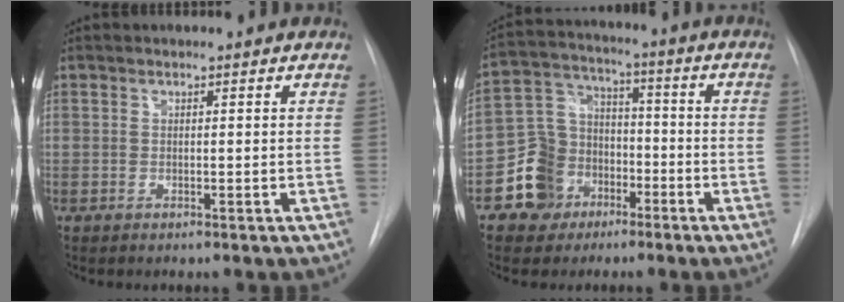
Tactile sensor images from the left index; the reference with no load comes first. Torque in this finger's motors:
{"motor_torque": [0.10, 0.40, -0.01, -0.03]}